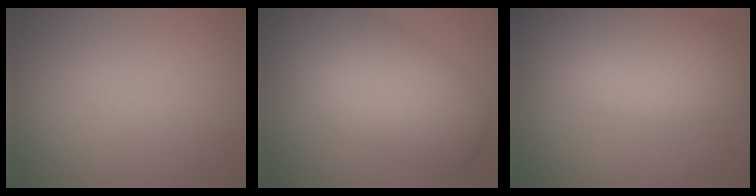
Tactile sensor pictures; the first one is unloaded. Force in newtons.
{"total": 9.3, "press": 9.3, "slide": 0.6}
{"total": 9.0, "press": 9.0, "slide": 0.7}